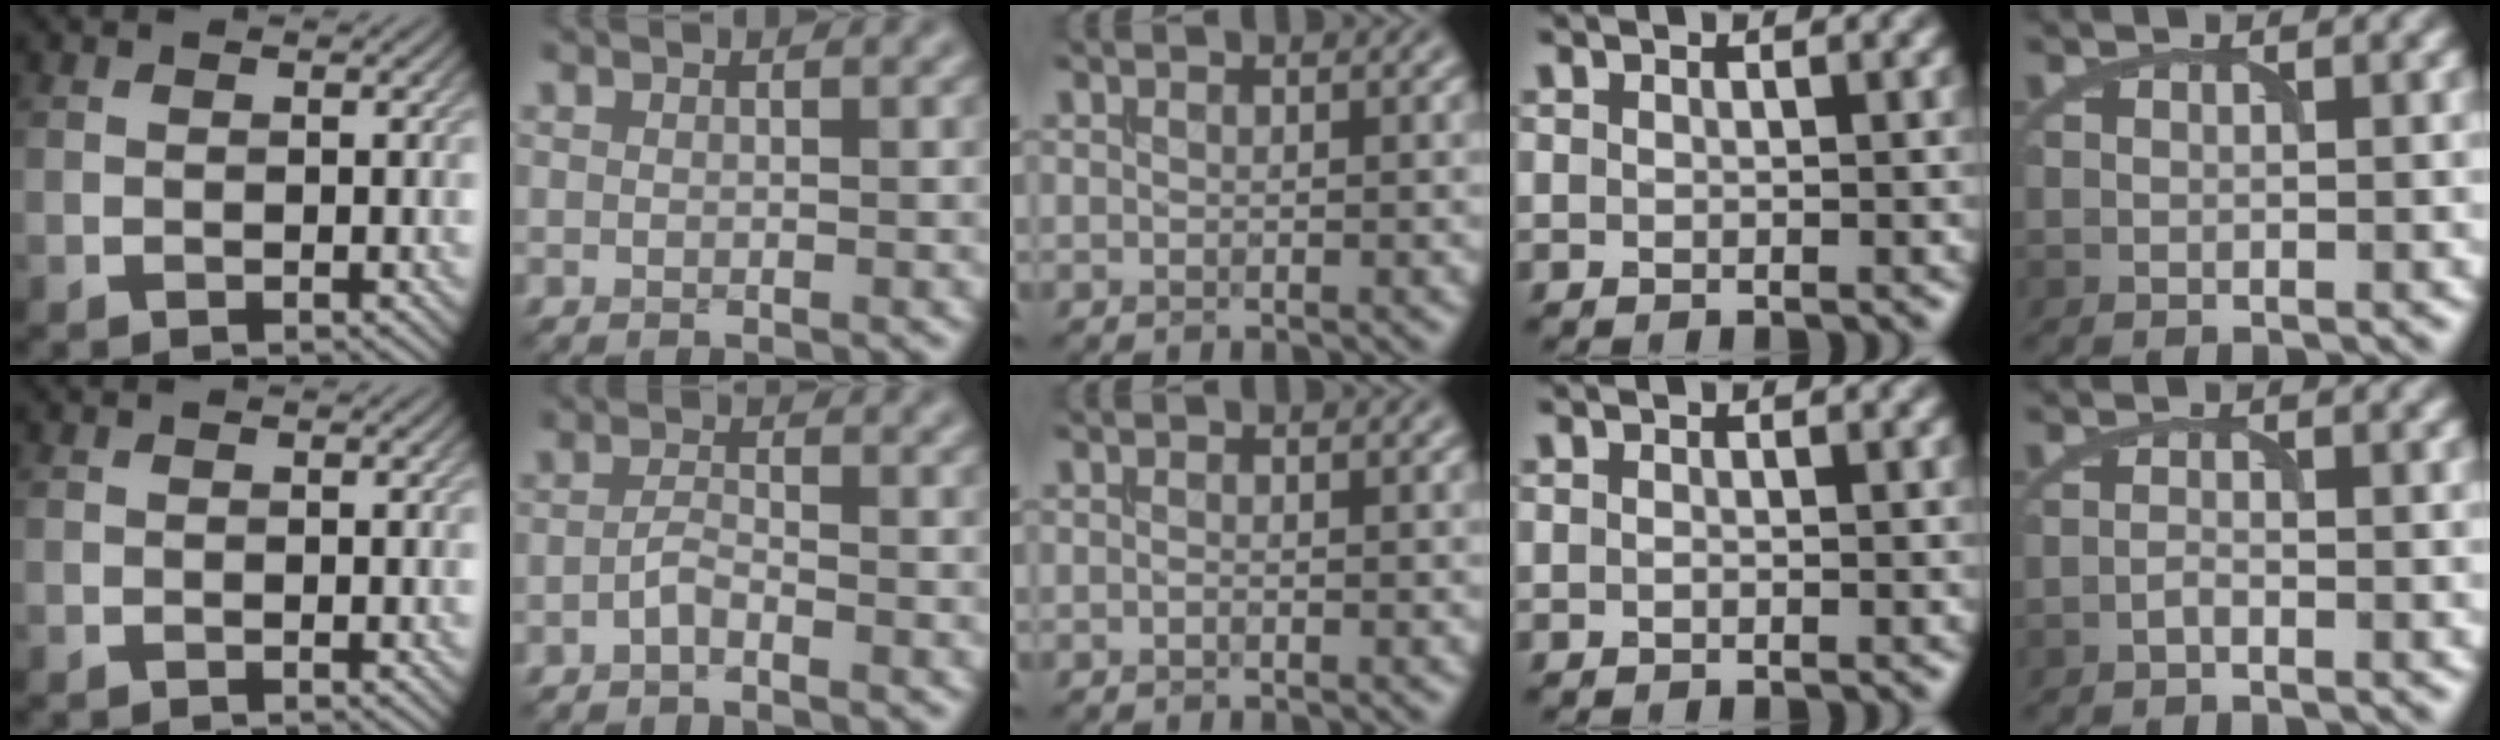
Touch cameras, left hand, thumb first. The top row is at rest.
{"index": {"total": 1.3, "force": [-1.0, 0.2, 0.8], "torque": [-0.023, 0.005, -0.025]}, "little": {"total": 0.7, "force": [-0.5, 0.1, 0.4], "torque": [-0.010, 0.001, -0.012]}}